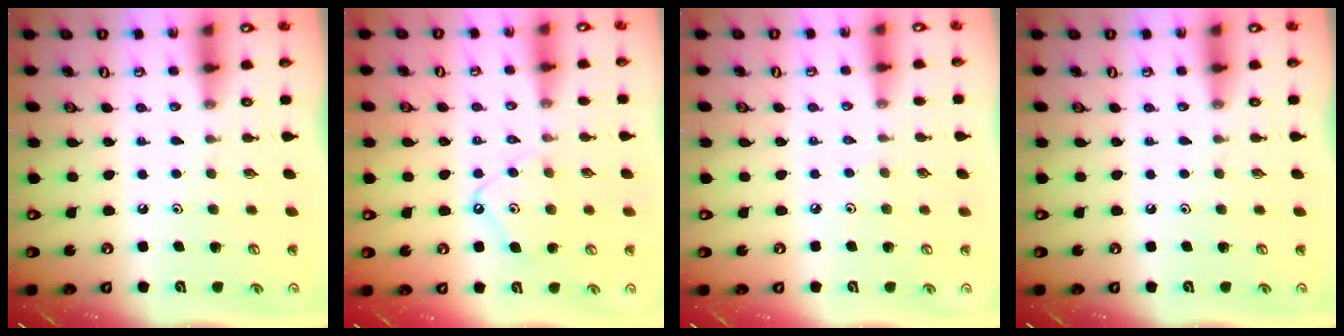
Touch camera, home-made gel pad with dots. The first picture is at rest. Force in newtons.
{"total": 9.3, "press": 9.2, "slide": 0.9}
{"total": 2.2, "press": 2.2, "slide": 0.5}
{"total": 0.0}